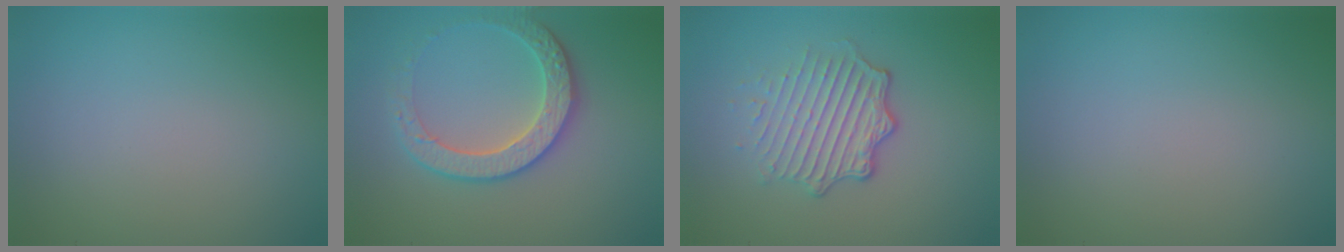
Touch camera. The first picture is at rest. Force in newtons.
{"total": 3.7, "press": 3.7, "slide": 0.7}
{"total": 4.7, "press": 3.4, "slide": 3.2}
{"total": 0.0}